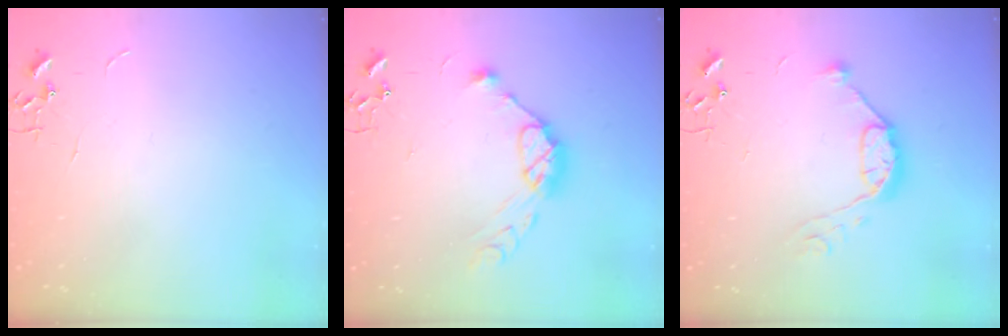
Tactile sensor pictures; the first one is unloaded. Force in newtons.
{"total": 11.6, "press": 11.5, "slide": 1.0}
{"total": 10.2, "press": 10.2, "slide": 1.0}